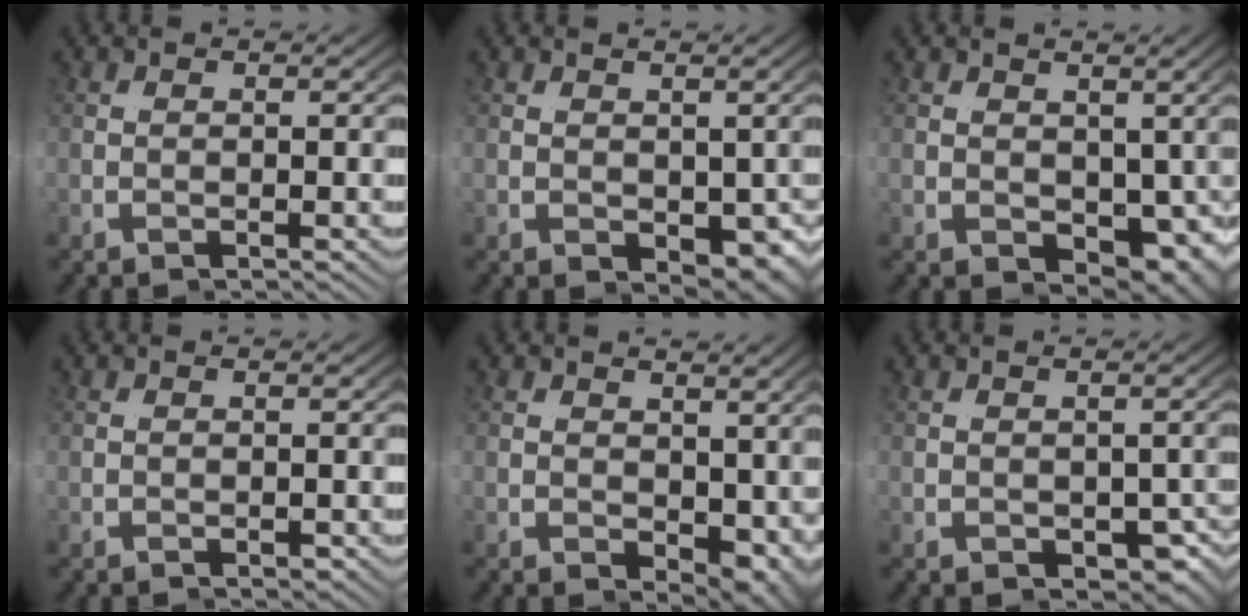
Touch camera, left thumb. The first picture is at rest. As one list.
[{"total": 3.9, "force": [0.1, 2.3, 3.1], "torque": [-0.052, -0.004, 0.006]}, {"total": 6.5, "force": [0.4, 4.7, 4.5], "torque": [-0.073, 0.000, 0.003]}, {"total": 0.9, "force": [-0.3, 0.7, 0.5], "torque": [-0.012, -0.002, -0.006]}, {"total": 3.2, "force": [0.8, 1.6, 2.7], "torque": [-0.040, 0.002, 0.014]}, {"total": 3.4, "force": [-0.7, 2.1, 2.6], "torque": [-0.035, -0.010, -0.005]}]